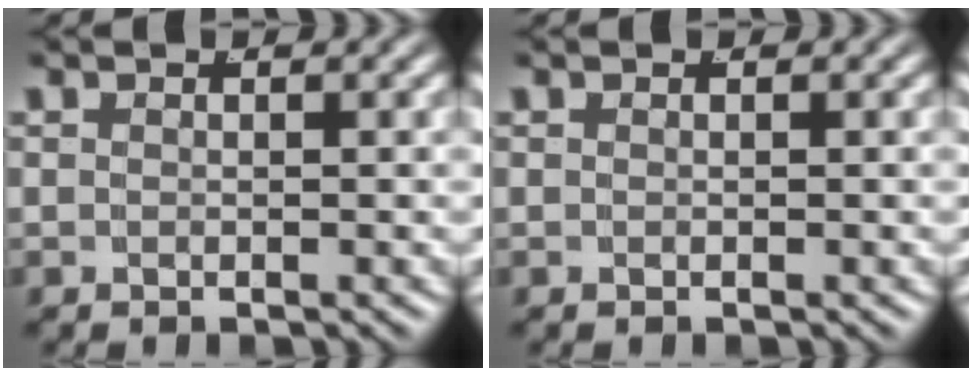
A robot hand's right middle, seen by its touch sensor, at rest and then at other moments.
{"total": 0.0}